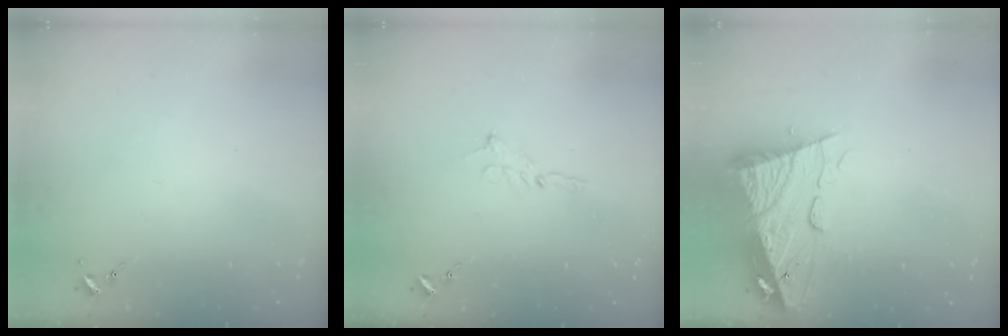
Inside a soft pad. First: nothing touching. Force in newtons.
{"total": 1.8, "press": 1.7, "slide": 0.2}
{"total": 14.3, "press": 14.2, "slide": 1.5}